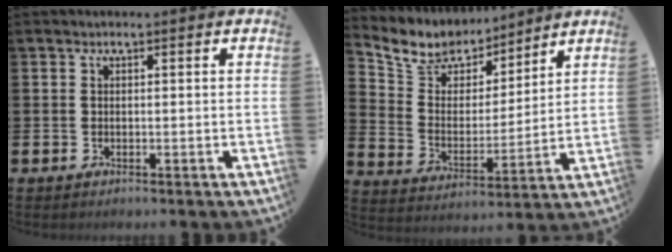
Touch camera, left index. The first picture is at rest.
{"total": 8.2, "force": [7.5, 3.3, 0.6], "torque": [-0.069, -0.055, 0.137]}